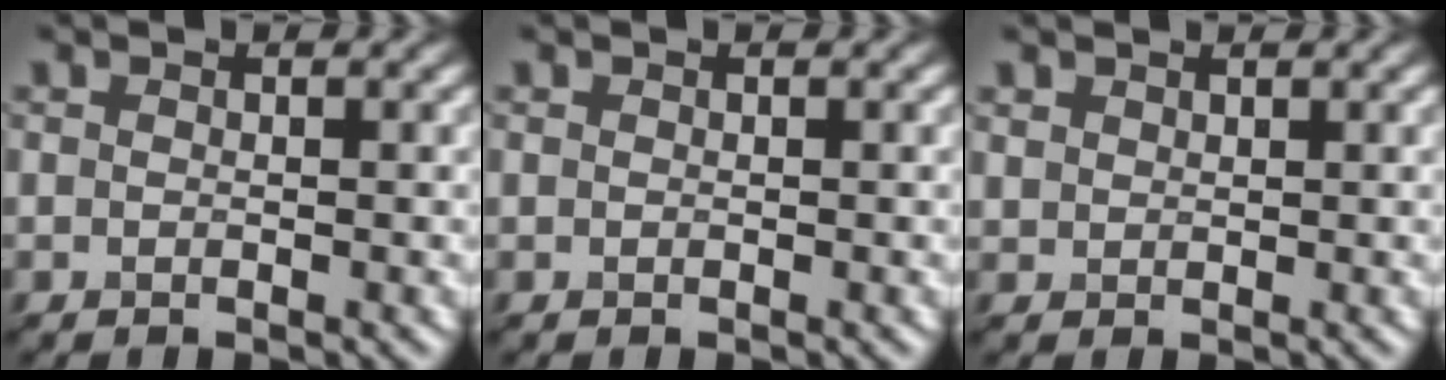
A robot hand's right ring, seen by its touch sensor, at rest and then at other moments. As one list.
[{"total": 0.0}, {"total": 1.7, "force": [0.1, -1.0, -1.4], "torque": [-0.008, -0.003, 0.026]}]